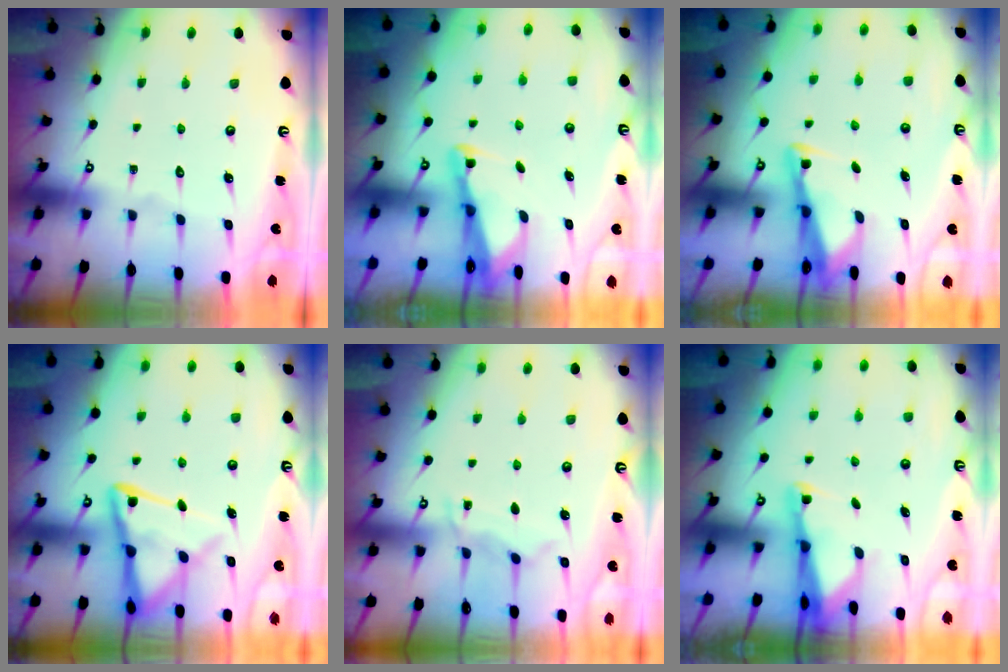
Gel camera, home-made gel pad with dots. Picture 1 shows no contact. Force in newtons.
{"total": 2.4, "press": 2.4, "slide": 0.2}
{"total": 2.9, "press": 2.9, "slide": 0.4}
{"total": 11.7, "press": 11.7, "slide": 1.1}
{"total": 6.4, "press": 6.3, "slide": 0.8}
{"total": 2.9, "press": 2.8, "slide": 0.5}